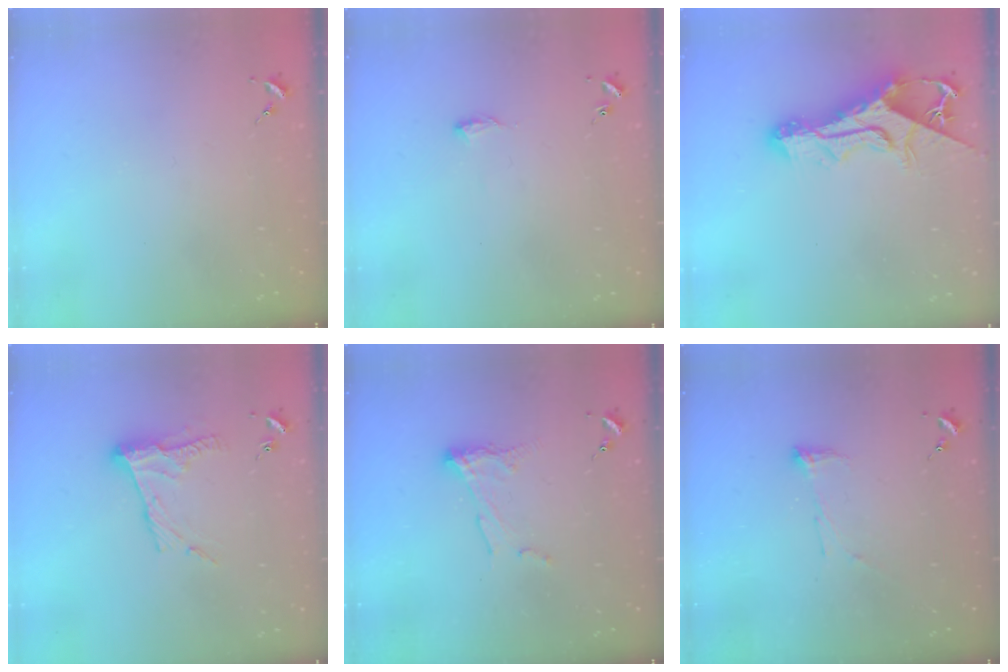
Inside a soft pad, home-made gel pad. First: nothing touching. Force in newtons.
{"total": 4.9, "press": 4.9, "slide": 0.8}
{"total": 13.9, "press": 13.8, "slide": 1.4}
{"total": 10.9, "press": 10.9, "slide": 0.9}
{"total": 8.2, "press": 8.1, "slide": 0.4}
{"total": 6.3, "press": 6.2, "slide": 0.7}